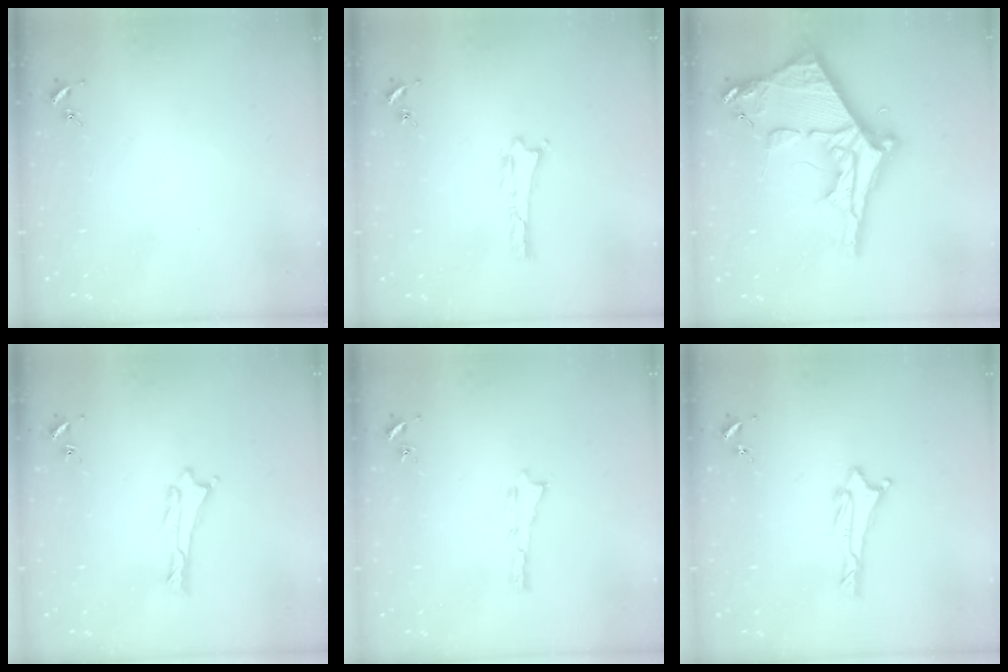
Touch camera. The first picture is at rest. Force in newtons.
{"total": 0.0}
{"total": 11.4, "press": 11.3, "slide": 1.2}
{"total": 0.0}
{"total": 0.0}
{"total": 1.3, "press": 1.3, "slide": 0.1}